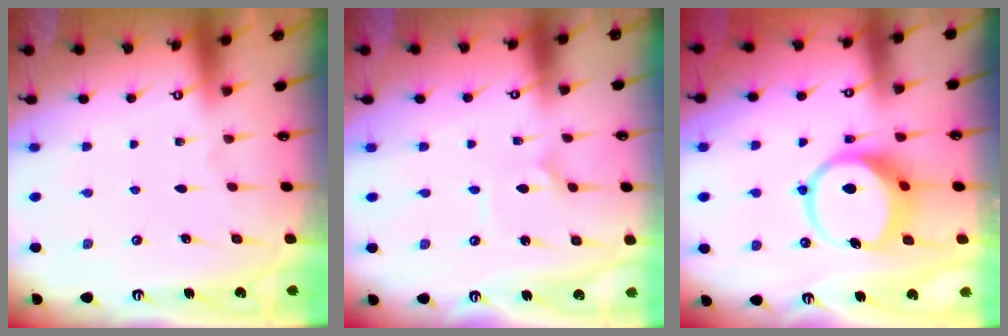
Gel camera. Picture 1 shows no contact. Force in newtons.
{"total": 1.6, "press": 1.6, "slide": 0.1}
{"total": 9.4, "press": 9.3, "slide": 1.2}